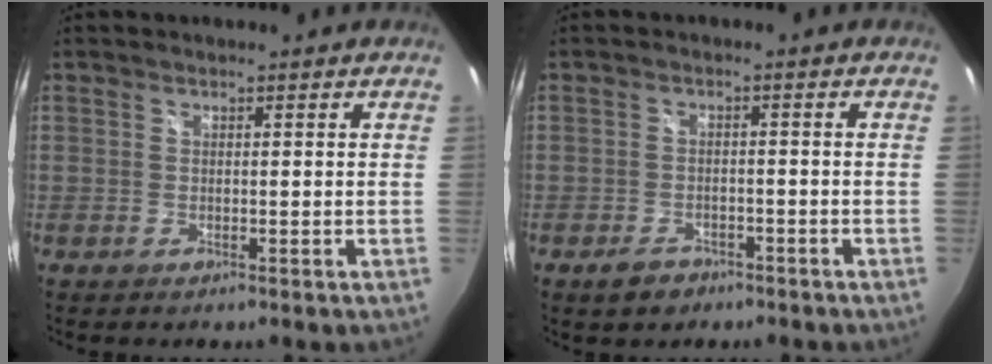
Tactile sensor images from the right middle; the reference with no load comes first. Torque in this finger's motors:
{"motor_torque": [0.30, -0.27, 0.01, 0.01]}